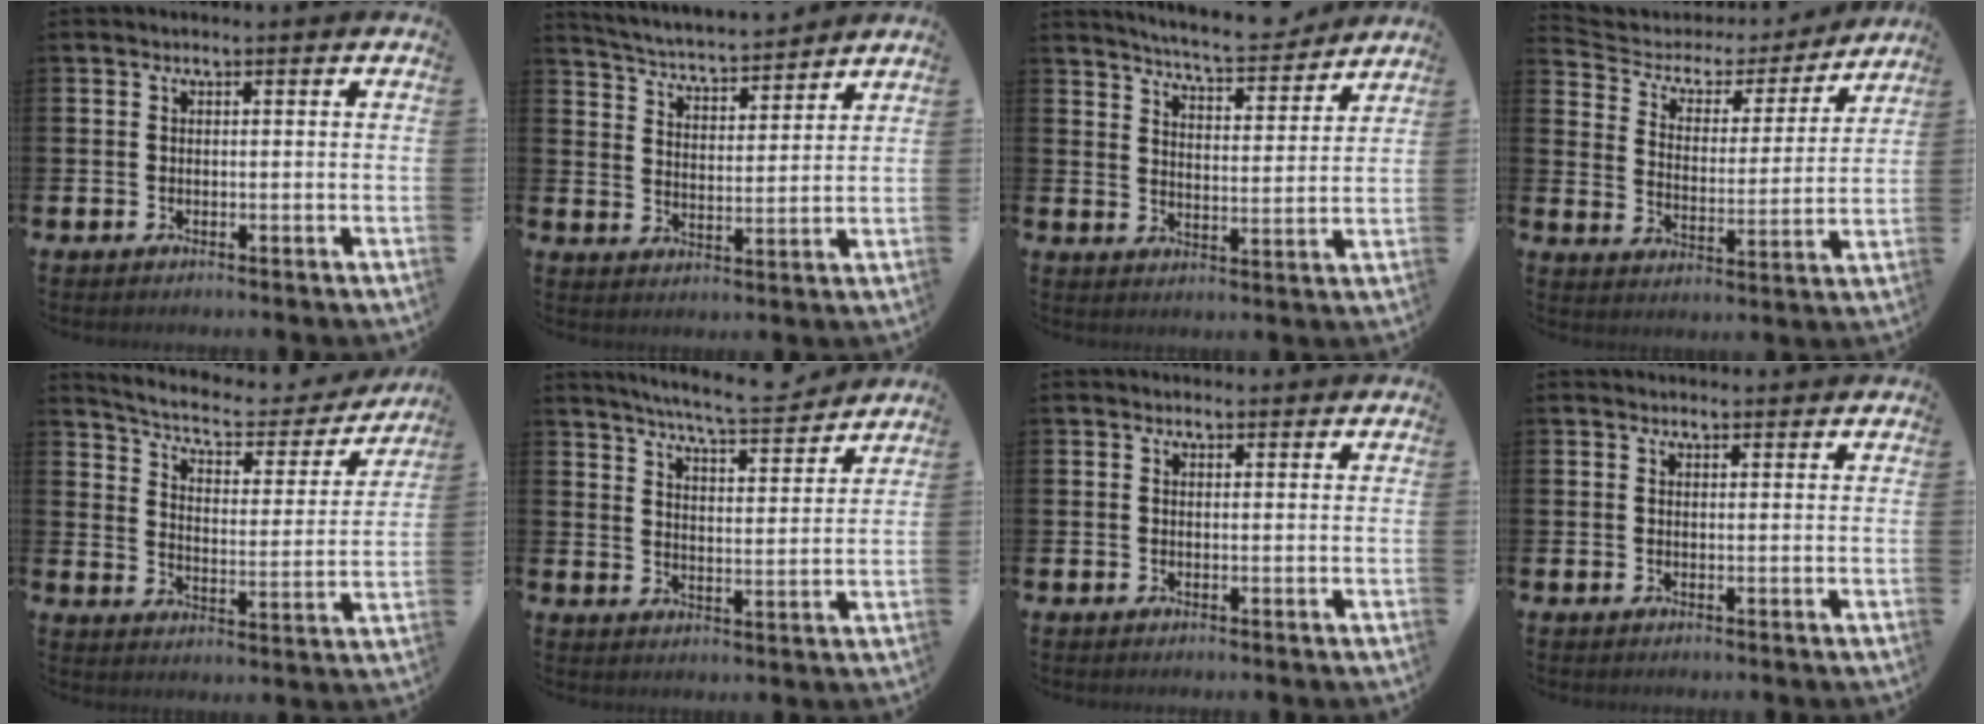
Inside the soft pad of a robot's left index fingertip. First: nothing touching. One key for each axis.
{"total": 4.7, "fx": 4.7, "fy": 0.4, "fz": 0.6, "tx": -0.036, "ty": -0.039, "tz": 0.078}
{"total": 6.7, "fx": 6.5, "fy": 0.5, "fz": 1.4, "tx": -0.039, "ty": -0.045, "tz": 0.112}
{"total": 4.9, "fx": 3.9, "fy": 2.6, "fz": 1.2, "tx": -0.055, "ty": -0.026, "tz": 0.059}
{"total": 6.7, "fx": 5.9, "fy": 2.0, "fz": 2.5, "tx": -0.077, "ty": -0.039, "tz": 0.095}
{"total": 7.3, "fx": 6.9, "fy": 0.2, "fz": 2.2, "tx": -0.053, "ty": -0.045, "tz": 0.120}
{"total": 1.0, "fx": 0.9, "fy": 0.4, "fz": 0.1, "tx": 0.006, "ty": 0.001, "tz": 0.016}
{"total": 1.3, "fx": 1.3, "fy": 0.2, "fz": 0.0, "tx": 0.006, "ty": -0.003, "tz": 0.023}